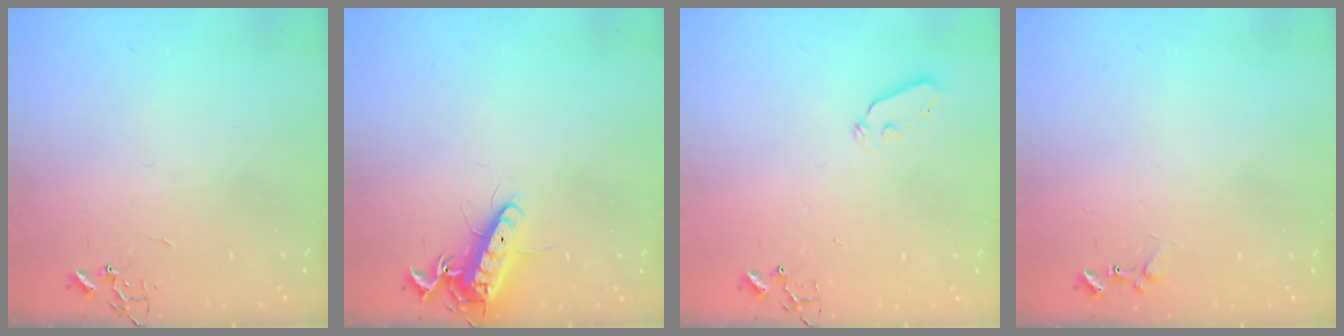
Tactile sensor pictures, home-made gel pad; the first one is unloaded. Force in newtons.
{"total": 12.7, "press": 12.6, "slide": 1.5}
{"total": 3.8, "press": 3.7, "slide": 0.7}
{"total": 7.1, "press": 7.0, "slide": 0.5}